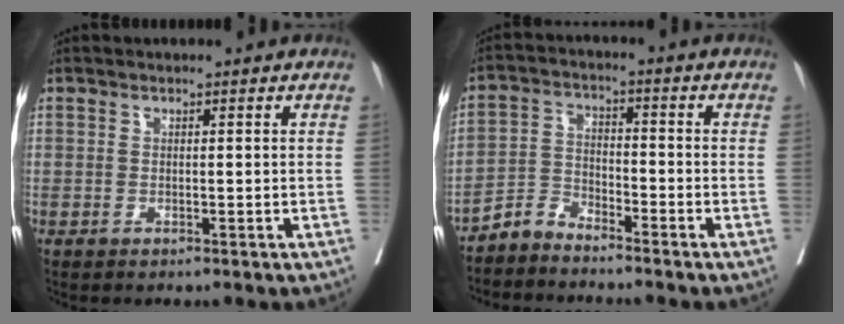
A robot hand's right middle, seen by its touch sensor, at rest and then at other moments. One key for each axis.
{"total": 3.9, "fx": -3.8, "fy": 0.8, "fz": 0.0, "tx": 0.003, "ty": -0.001, "tz": -0.077}